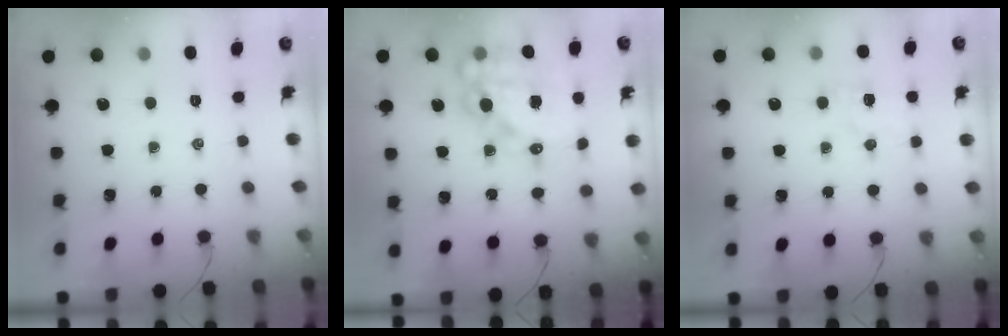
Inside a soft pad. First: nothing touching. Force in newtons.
{"total": 18.0, "press": 17.5, "slide": 3.8}
{"total": 5.4, "press": 5.3, "slide": 1.2}